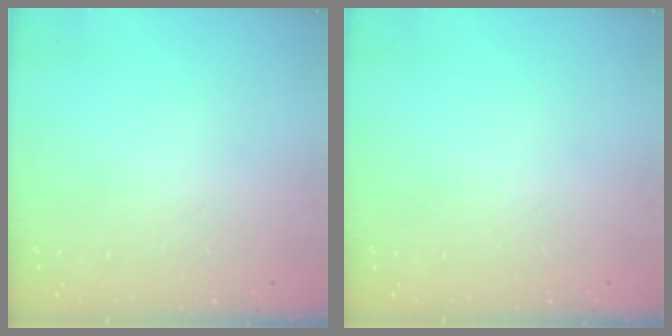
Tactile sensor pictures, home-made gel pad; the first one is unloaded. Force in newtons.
{"total": 0.0}